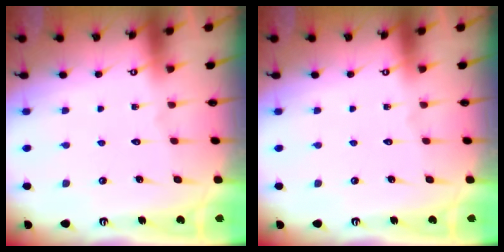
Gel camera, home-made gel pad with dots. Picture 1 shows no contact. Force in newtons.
{"total": 0.0}